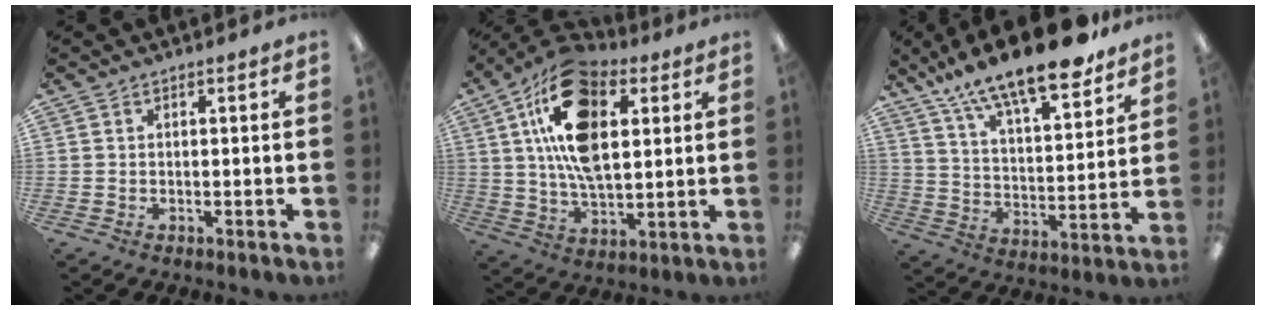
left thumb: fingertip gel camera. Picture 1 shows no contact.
{"total": 20.1, "force": [7.5, 11.6, 14.7], "torque": [-0.271, -0.014, 0.125]}
{"total": 18.9, "force": [15.1, 5.1, 10.1], "torque": [-0.175, -0.097, 0.259]}